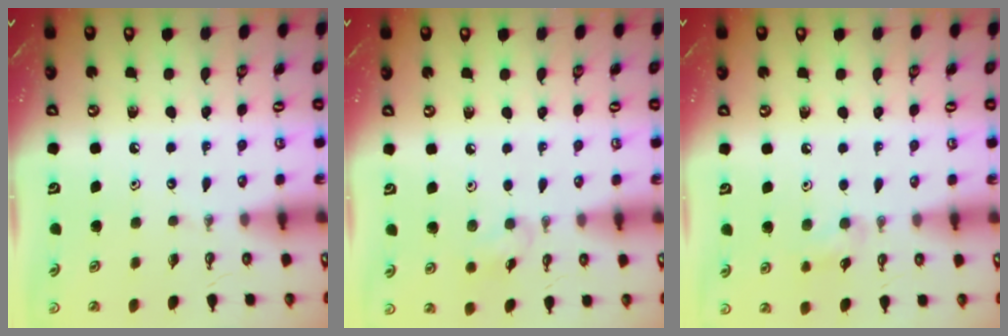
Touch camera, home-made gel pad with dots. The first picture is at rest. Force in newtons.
{"total": 5.3, "press": 5.1, "slide": 1.1}
{"total": 7.6, "press": 7.3, "slide": 2.3}